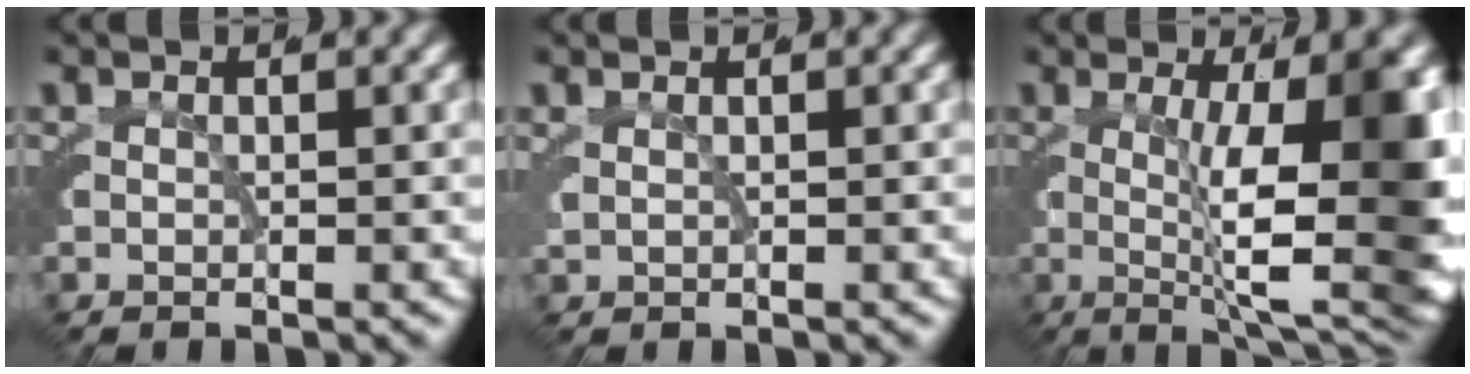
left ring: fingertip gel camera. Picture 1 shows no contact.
{"total": 1.1, "force": [0.9, -0.4, 0.4], "torque": [-0.008, 0.001, 0.020]}
{"total": 11.8, "force": [-0.8, 3.0, 11.3], "torque": [-0.128, -0.021, 0.000]}